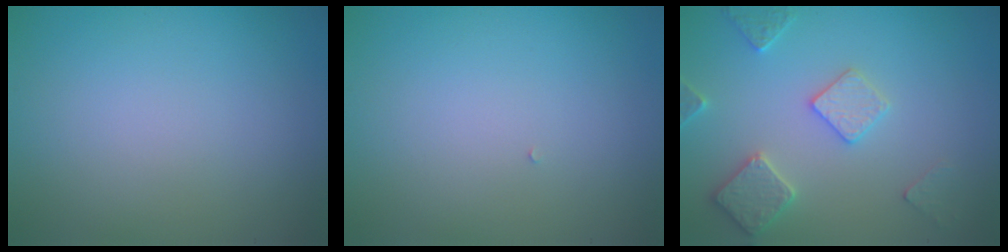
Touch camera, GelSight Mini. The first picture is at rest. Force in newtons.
{"total": 0.0}
{"total": 2.9, "press": 2.8, "slide": 0.5}